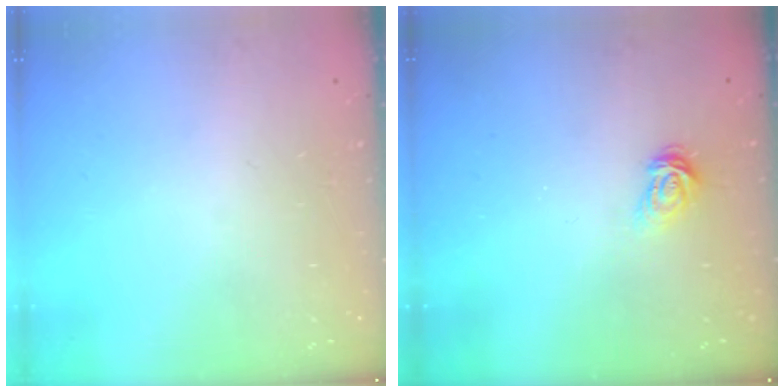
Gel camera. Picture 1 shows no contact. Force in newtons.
{"total": 4.4, "press": 4.4, "slide": 0.5}